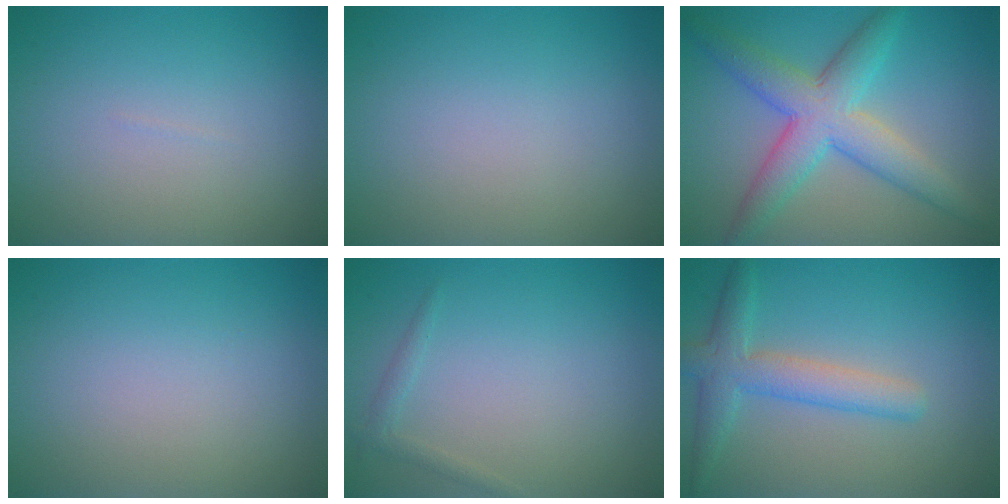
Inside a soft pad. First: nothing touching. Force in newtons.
{"total": 0.0}
{"total": 6.4, "press": 6.4, "slide": 0.1}
{"total": 0.0}
{"total": 1.1, "press": 1.1, "slide": 0.0}
{"total": 3.9, "press": 3.9, "slide": 0.1}